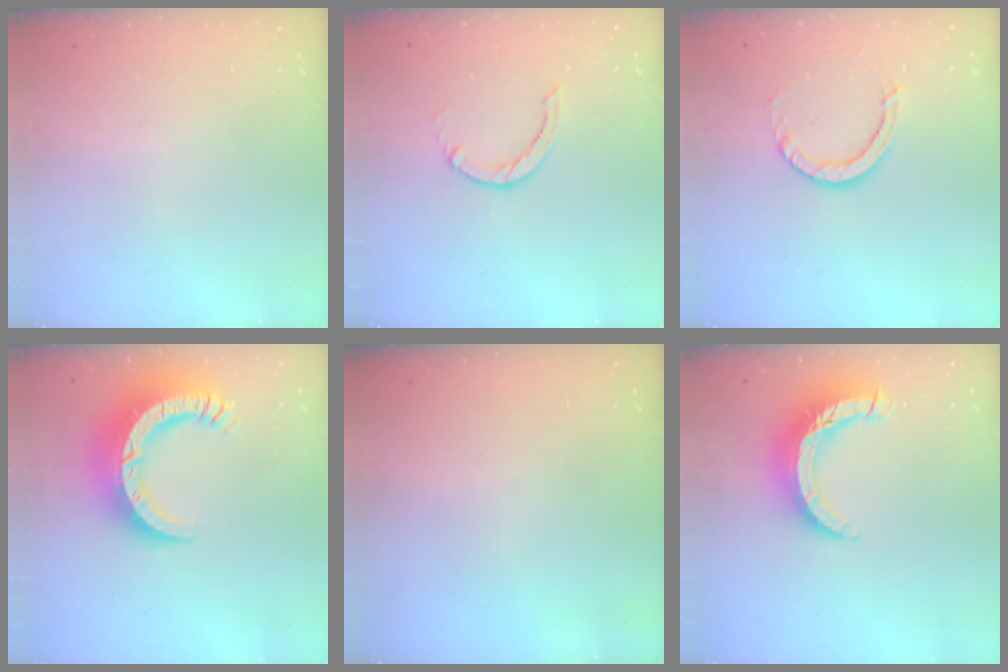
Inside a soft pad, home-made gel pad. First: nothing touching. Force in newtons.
{"total": 0.0}
{"total": 7.0, "press": 6.9, "slide": 0.9}
{"total": 15.8, "press": 15.7, "slide": 1.6}
{"total": 0.0}
{"total": 13.1, "press": 13.0, "slide": 1.3}